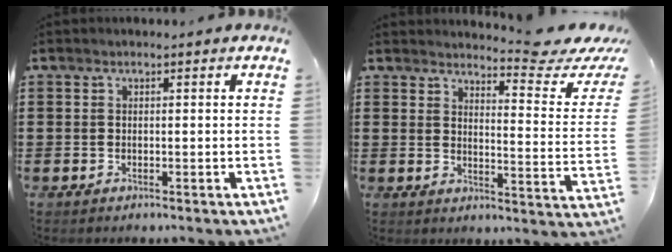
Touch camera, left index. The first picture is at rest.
{"total": 5.6, "force": [5.0, -0.2, 2.6], "torque": [-0.042, -0.041, 0.076]}